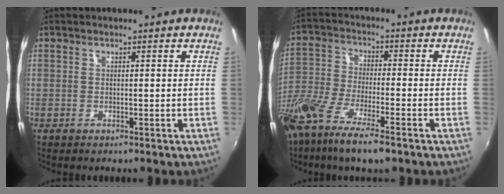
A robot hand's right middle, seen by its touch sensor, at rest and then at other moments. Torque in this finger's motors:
{"motor_torque": [1.08, -1.06, 0.68, 0.21]}